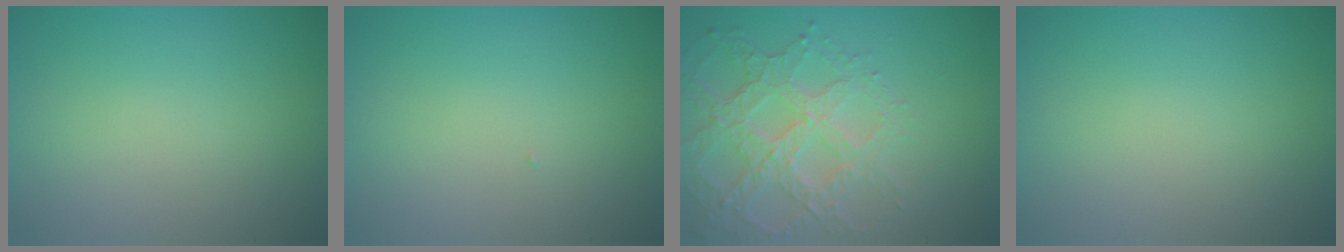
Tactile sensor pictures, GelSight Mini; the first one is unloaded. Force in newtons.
{"total": 0.0}
{"total": 5.1, "press": 4.3, "slide": 2.7}
{"total": 0.0}